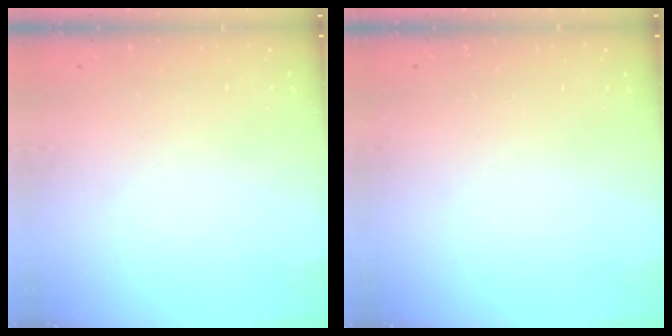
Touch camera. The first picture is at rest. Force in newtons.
{"total": 0.0}